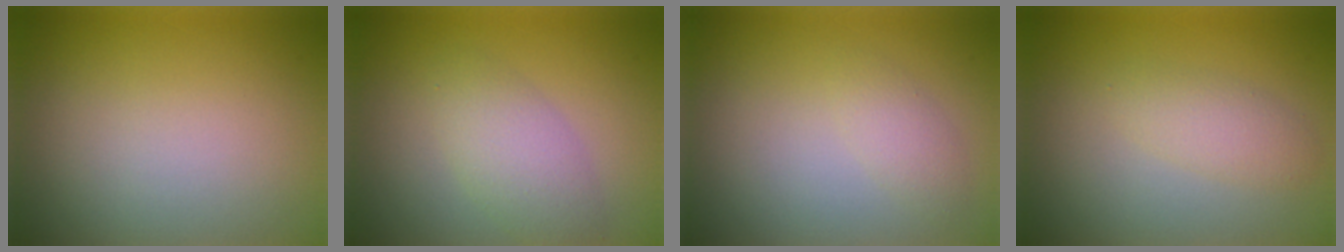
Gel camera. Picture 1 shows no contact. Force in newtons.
{"total": 3.4, "press": 3.4, "slide": 0.0}
{"total": 1.5, "press": 1.5, "slide": 0.1}
{"total": 2.2, "press": 2.2, "slide": 0.1}